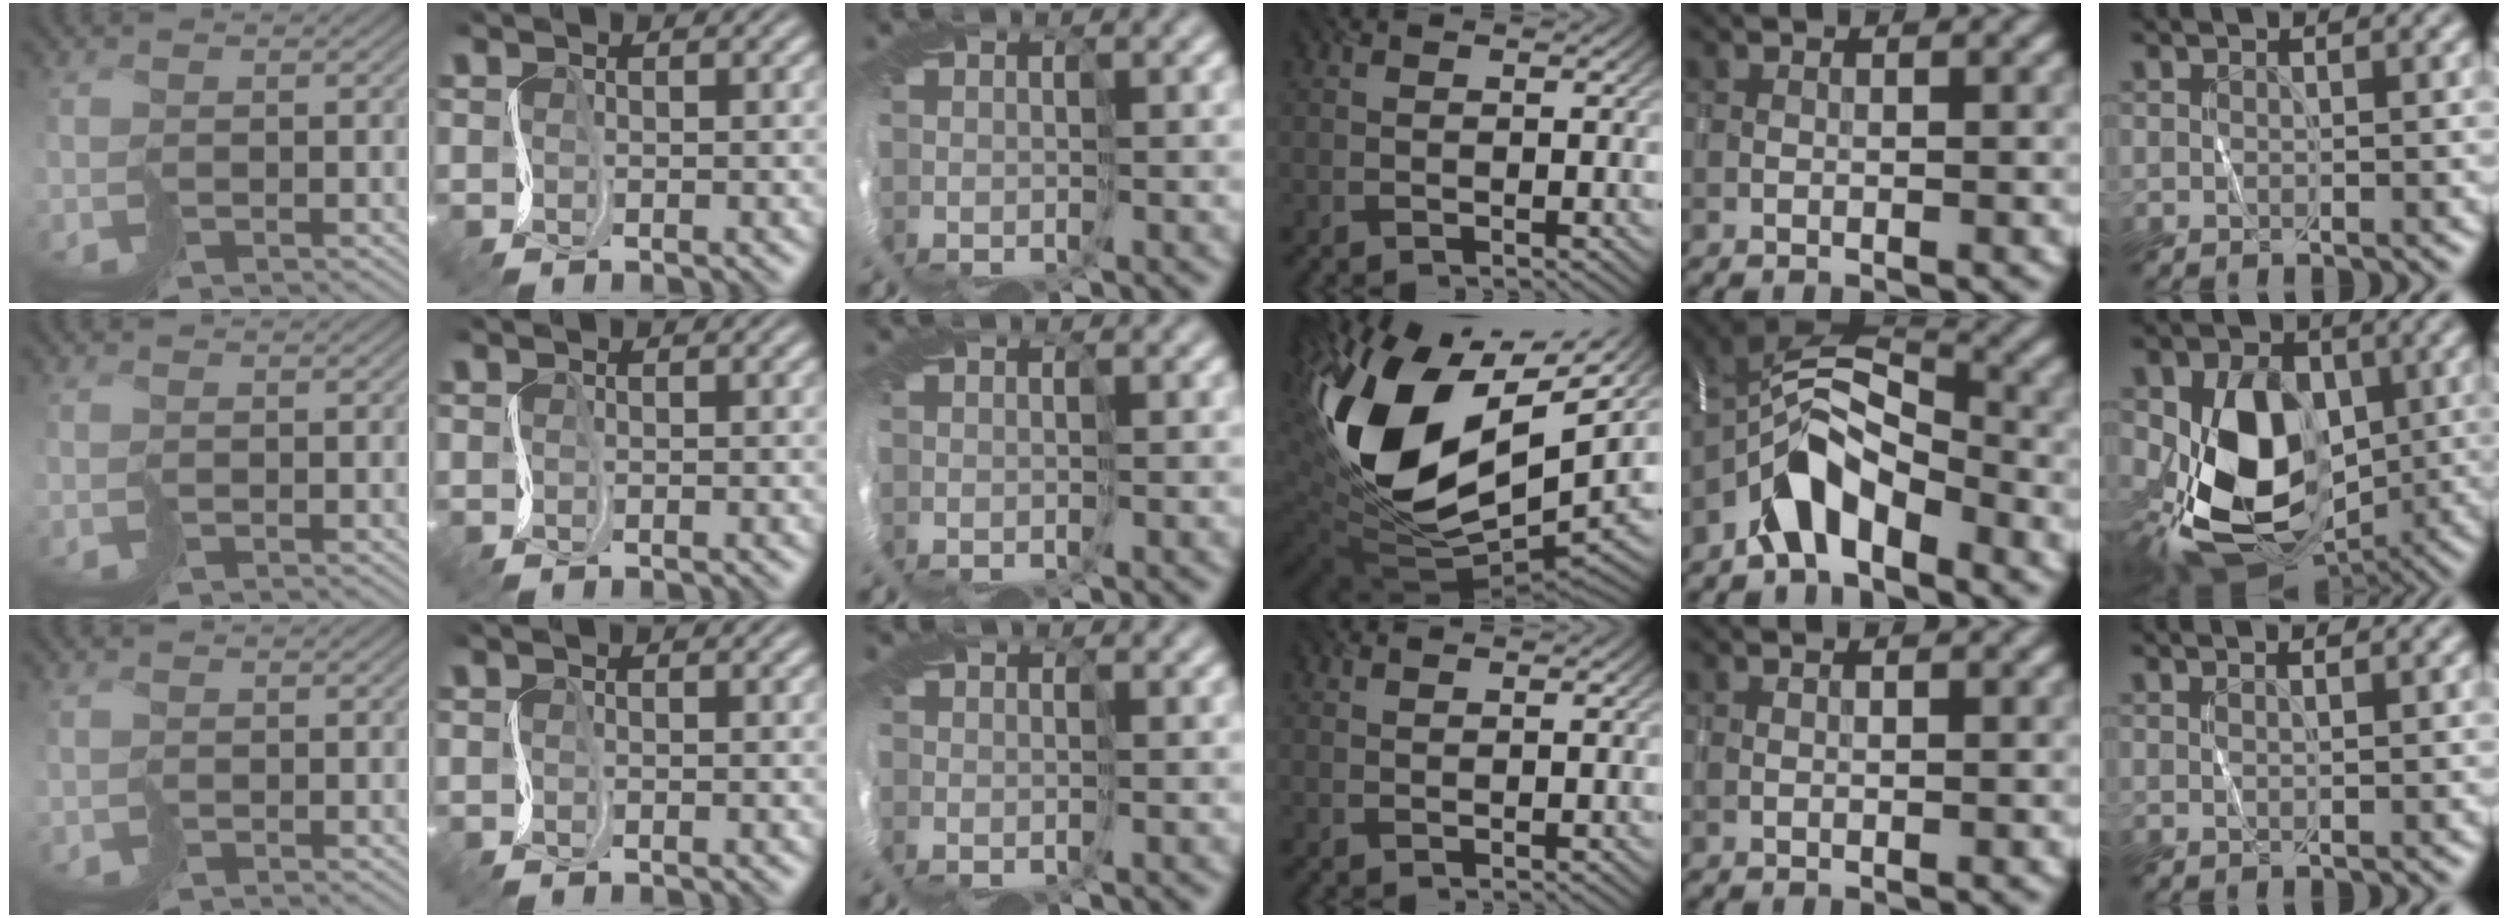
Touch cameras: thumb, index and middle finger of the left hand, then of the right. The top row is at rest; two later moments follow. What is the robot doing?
{"motion": "cut", "object": "wrapping paper"}